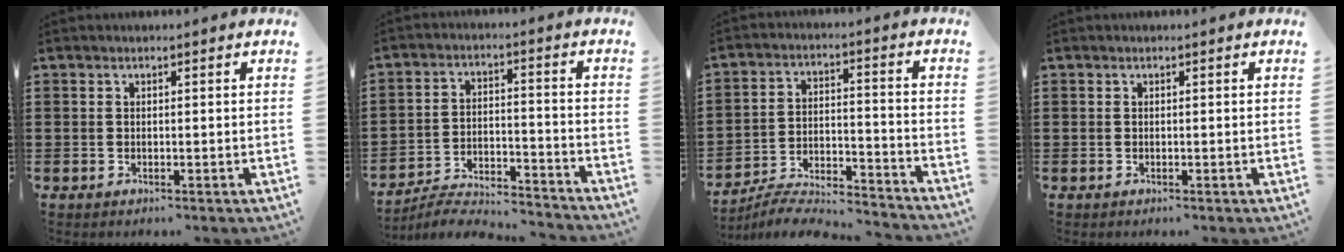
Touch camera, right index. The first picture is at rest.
{"total": 5.3, "force": [-5.2, 0.2, 0.9], "torque": [-0.024, 0.001, -0.107]}
{"total": 5.9, "force": [-5.8, 0.4, 1.2], "torque": [-0.031, -0.003, -0.120]}
{"total": 0.0}